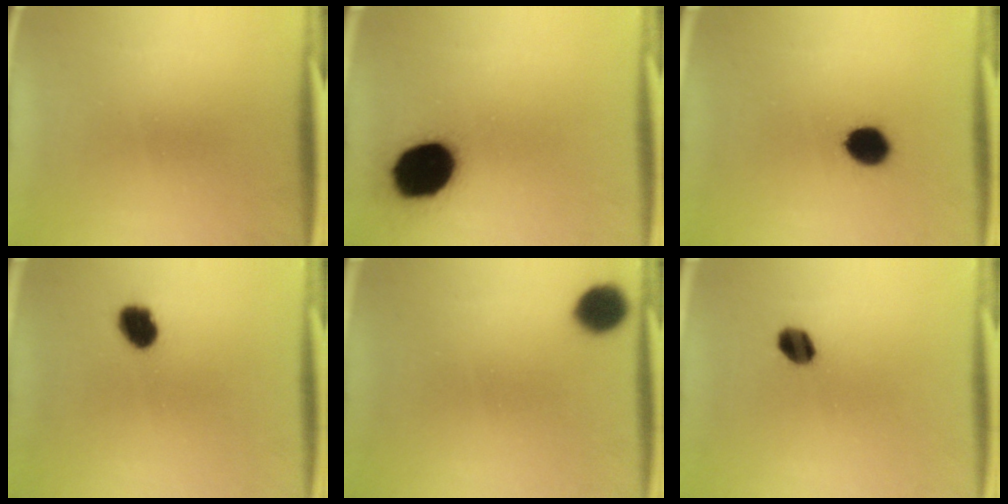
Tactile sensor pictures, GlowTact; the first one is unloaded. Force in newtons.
{"total": 16.9}
{"total": 8.6}
{"total": 6.2}
{"total": 8.1}
{"total": 4.9}